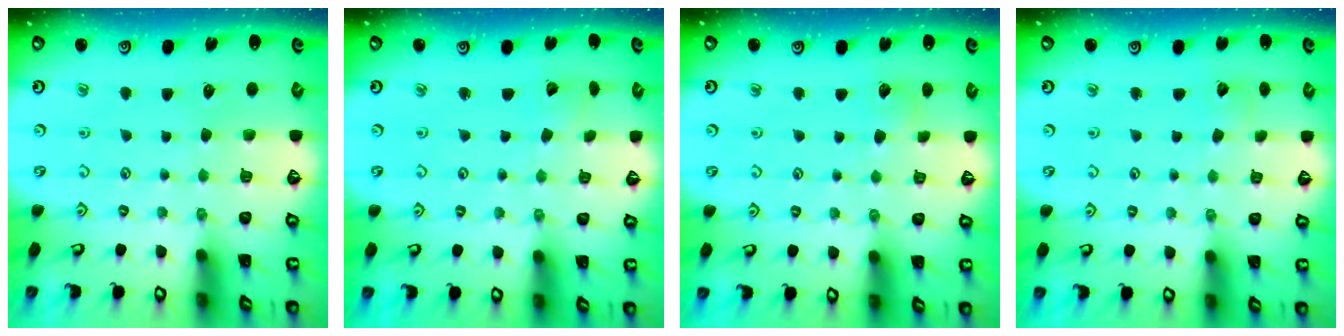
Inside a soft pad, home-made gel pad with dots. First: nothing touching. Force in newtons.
{"total": 2.8, "press": 2.8, "slide": 0.1}
{"total": 3.7, "press": 3.7, "slide": 0.5}
{"total": 3.2, "press": 3.2, "slide": 0.2}